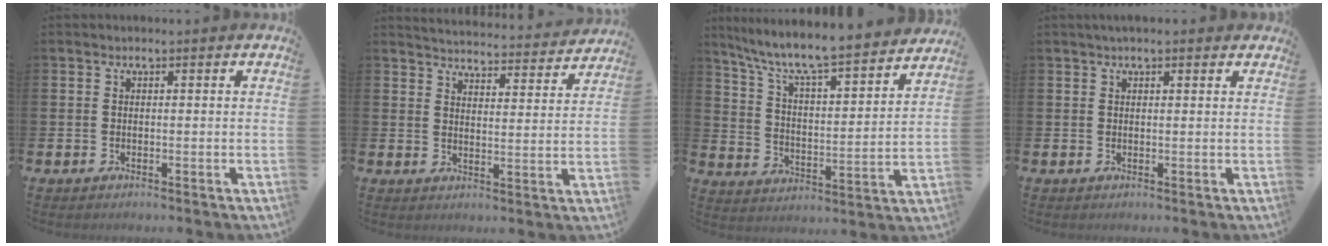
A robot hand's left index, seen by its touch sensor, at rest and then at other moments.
{"total": 4.6, "force": [4.6, 0.3, 0.3], "torque": [-0.021, -0.039, 0.079]}
{"total": 8.4, "force": [7.7, 0.8, 3.3], "torque": [-0.094, -0.064, 0.126]}
{"total": 1.3, "force": [1.1, 0.4, 0.7], "torque": [-0.006, 0.002, 0.017]}